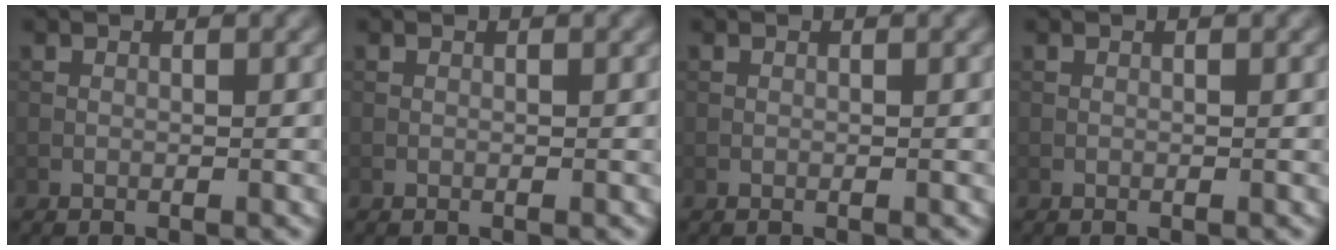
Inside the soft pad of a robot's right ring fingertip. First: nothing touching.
{"total": 0.0}
{"total": 0.0}
{"total": 0.0}